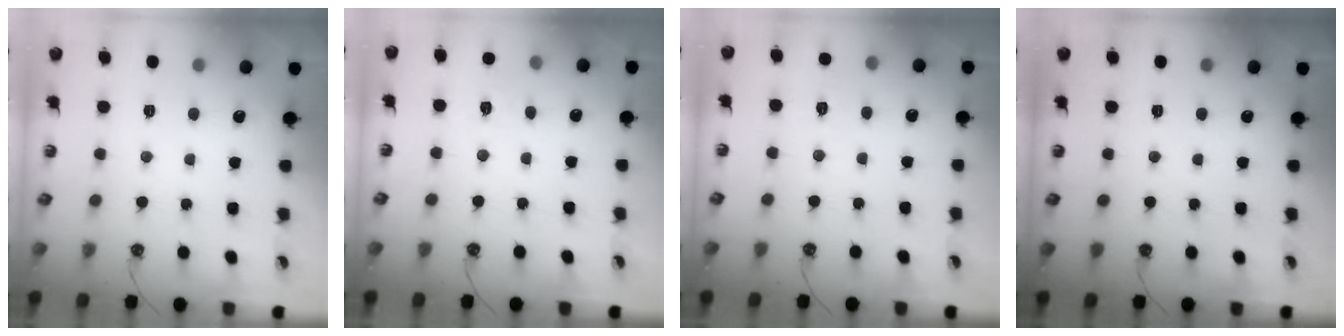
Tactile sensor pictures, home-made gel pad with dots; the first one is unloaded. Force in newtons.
{"total": 6.1, "press": 6.1, "slide": 0.7}
{"total": 5.4, "press": 5.4, "slide": 0.6}
{"total": 0.0}